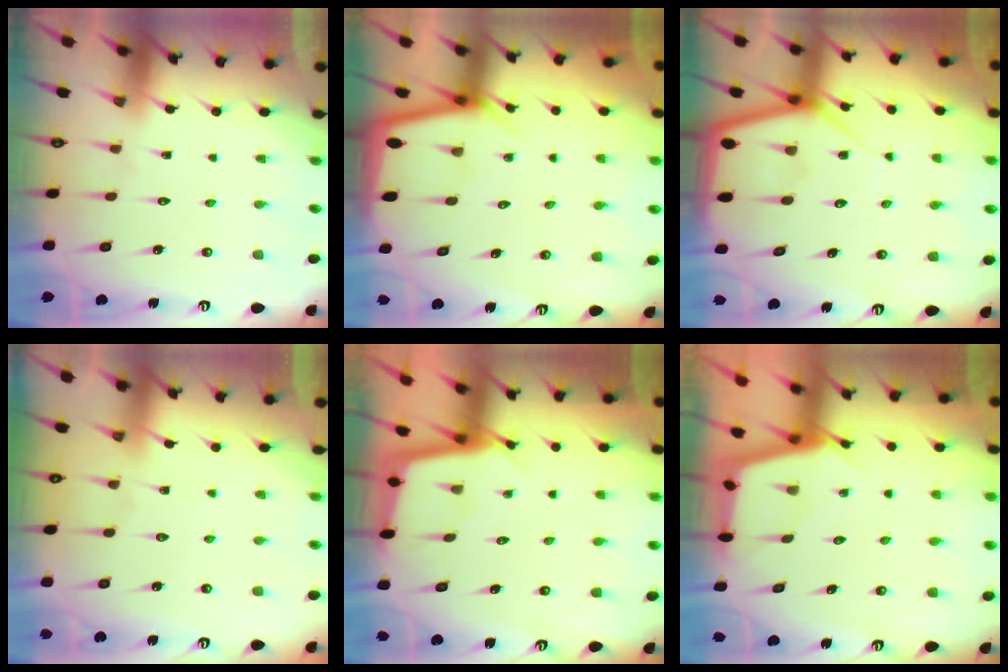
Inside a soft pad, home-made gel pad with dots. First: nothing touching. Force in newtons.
{"total": 3.5, "press": 3.5, "slide": 0.3}
{"total": 7.2, "press": 7.2, "slide": 0.6}
{"total": 2.9, "press": 2.9, "slide": 0.5}
{"total": 2.3, "press": 2.3, "slide": 0.2}
{"total": 2.9, "press": 2.8, "slide": 0.4}